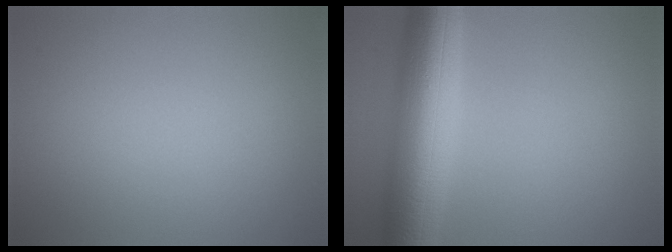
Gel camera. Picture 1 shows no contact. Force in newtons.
{"total": 9.9, "press": 9.9, "slide": 0.3}